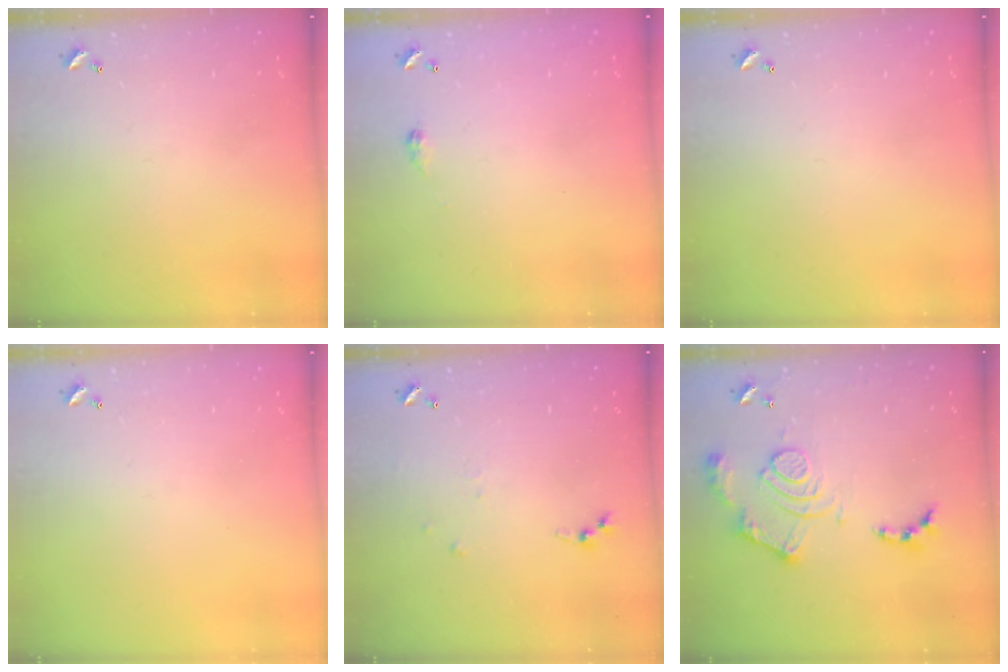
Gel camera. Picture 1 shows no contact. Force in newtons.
{"total": 2.8, "press": 2.7, "slide": 0.5}
{"total": 0.0}
{"total": 0.0}
{"total": 3.6, "press": 3.6, "slide": 0.5}
{"total": 14.9, "press": 14.9, "slide": 1.1}